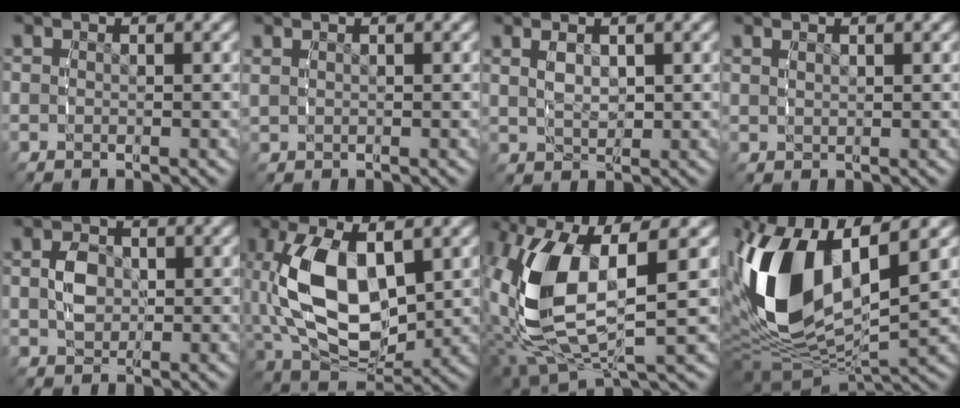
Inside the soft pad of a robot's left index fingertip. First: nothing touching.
{"total": 0.8, "force": [0.6, 0.4, 0.2], "torque": [-0.007, 0.005, 0.012]}
{"total": 2.8, "force": [0.8, 1.8, 2.0], "torque": [-0.035, 0.001, 0.015]}
{"total": 1.0, "force": [0.9, 0.1, 0.4], "torque": [-0.006, 0.003, 0.017]}
{"total": 2.7, "force": [0.1, 2.2, 1.6], "torque": [-0.035, -0.006, 0.002]}
{"total": 10.8, "force": [0.0, 6.7, 8.5], "torque": [-0.197, -0.031, 0.016]}
{"total": 10.8, "force": [-0.7, 6.4, 8.8], "torque": [-0.218, -0.028, 0.001]}
{"total": 14.1, "force": [1.1, 8.5, 11.1], "torque": [-0.249, -0.026, 0.022]}